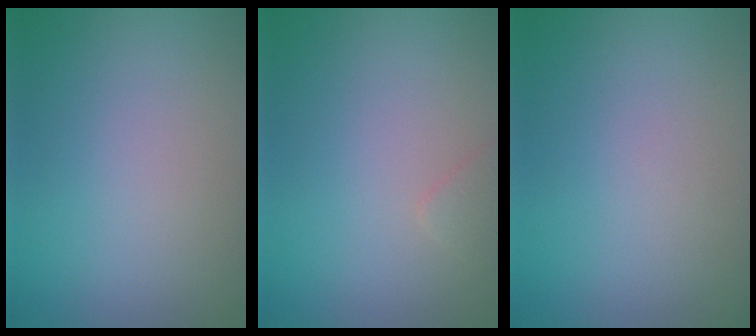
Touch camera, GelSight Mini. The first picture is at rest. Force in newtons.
{"total": 0.9, "press": 0.9, "slide": 0.1}
{"total": 0.0}